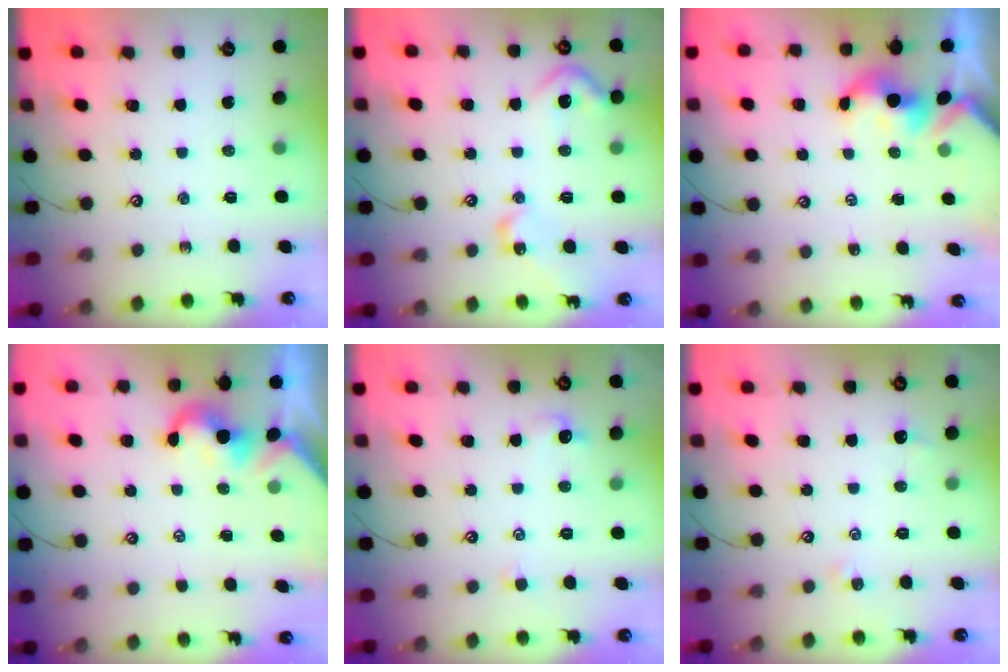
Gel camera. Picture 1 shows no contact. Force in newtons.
{"total": 8.2, "press": 8.2, "slide": 0.6}
{"total": 1.5, "press": 1.5, "slide": 0.2}
{"total": 0.6, "press": 0.5, "slide": 0.3}
{"total": 1.0, "press": 0.7, "slide": 0.7}
{"total": 0.8, "press": 0.5, "slide": 0.5}